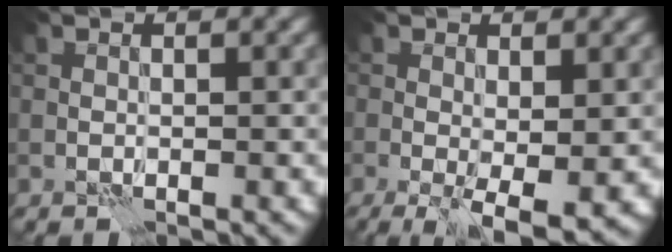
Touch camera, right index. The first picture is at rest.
{"total": 5.4, "force": [-1.6, 1.7, 4.9], "torque": [-0.082, -0.015, -0.019]}